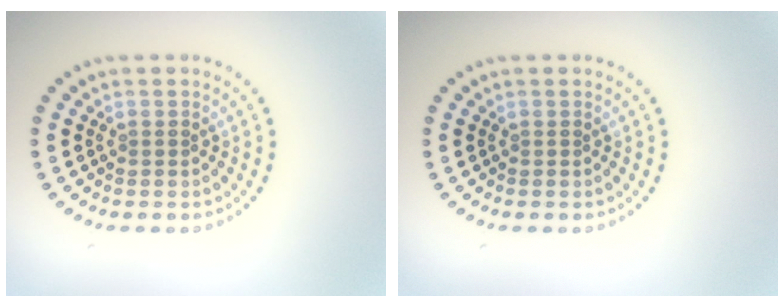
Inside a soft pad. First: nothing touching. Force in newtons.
{"total": 0.0}